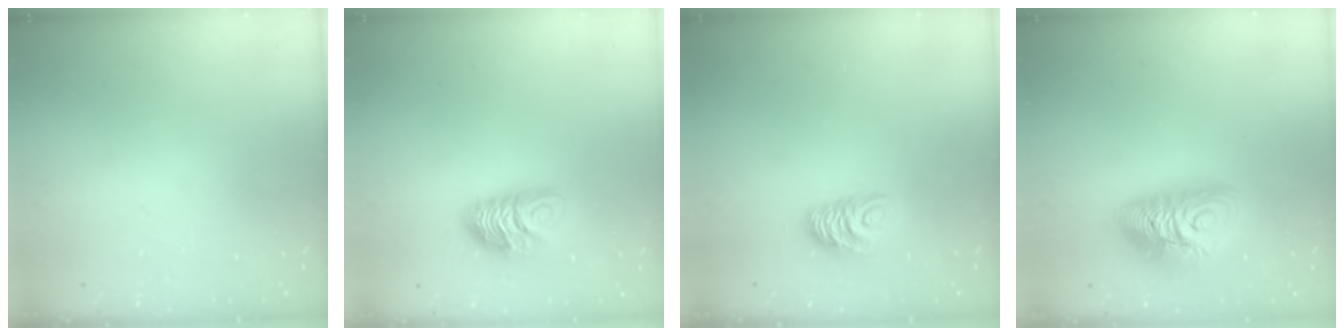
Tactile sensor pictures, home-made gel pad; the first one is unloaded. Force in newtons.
{"total": 9.1, "press": 9.1, "slide": 0.2}
{"total": 7.9, "press": 7.8, "slide": 0.6}
{"total": 12.9, "press": 12.9, "slide": 1.2}